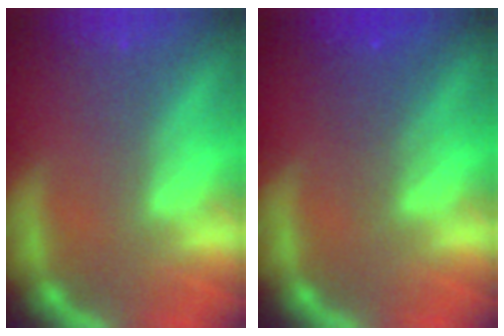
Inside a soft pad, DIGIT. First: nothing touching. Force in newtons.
{"total": 2.5}